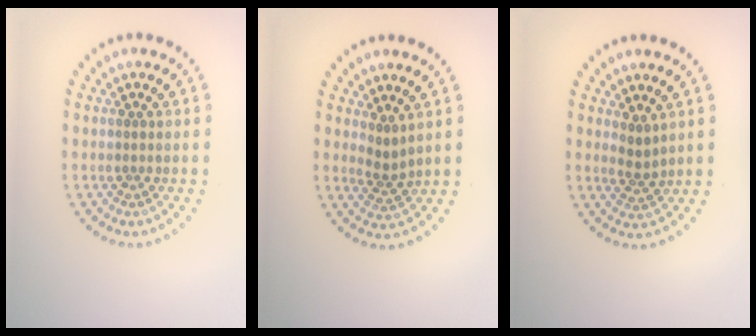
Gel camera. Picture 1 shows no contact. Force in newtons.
{"total": 1.8, "press": 1.2, "slide": 1.4}
{"total": 1.8, "press": 1.3, "slide": 1.3}